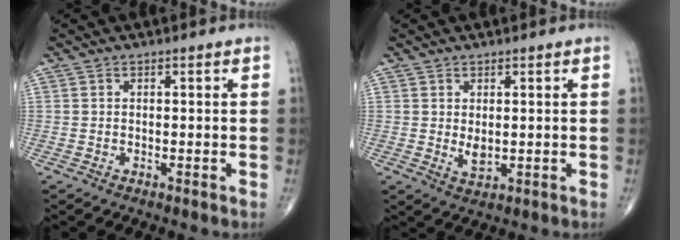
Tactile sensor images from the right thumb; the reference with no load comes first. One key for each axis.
{"total": 2.7, "fx": 0.3, "fy": 1.4, "fz": 2.2, "tx": -0.033, "ty": -0.010, "tz": 0.011}